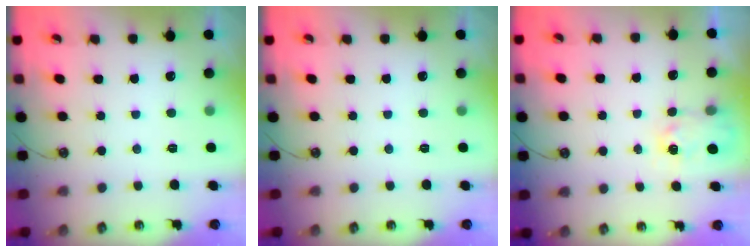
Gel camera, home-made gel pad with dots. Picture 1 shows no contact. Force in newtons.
{"total": 0.0}
{"total": 3.4, "press": 3.4, "slide": 0.5}